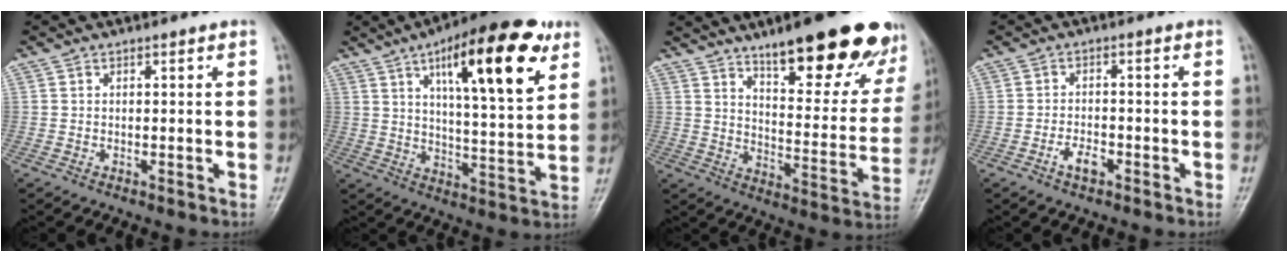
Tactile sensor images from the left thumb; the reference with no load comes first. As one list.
[{"total": 20.5, "force": [9.8, 6.1, 16.9], "torque": [-0.225, -0.028, 0.146]}, {"total": 24.2, "force": [16.2, 7.0, 16.6], "torque": [-0.180, -0.071, 0.229]}, {"total": 3.3, "force": [-1.9, 1.6, 2.2], "torque": [-0.038, 0.013, -0.034]}]